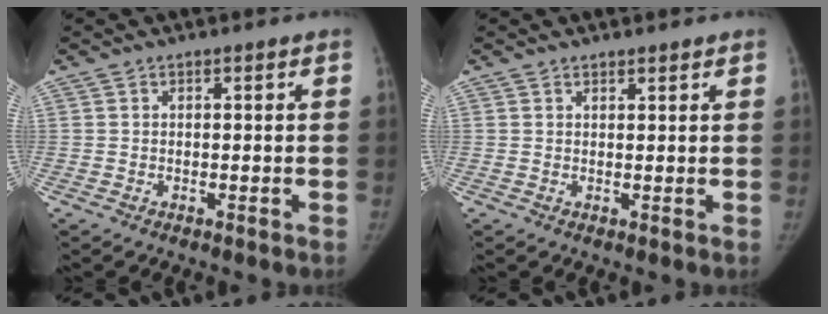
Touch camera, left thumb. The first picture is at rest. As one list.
[{"total": 1.1, "force": [1.1, 0.2, 0.3], "torque": [-0.002, -0.008, 0.017]}]